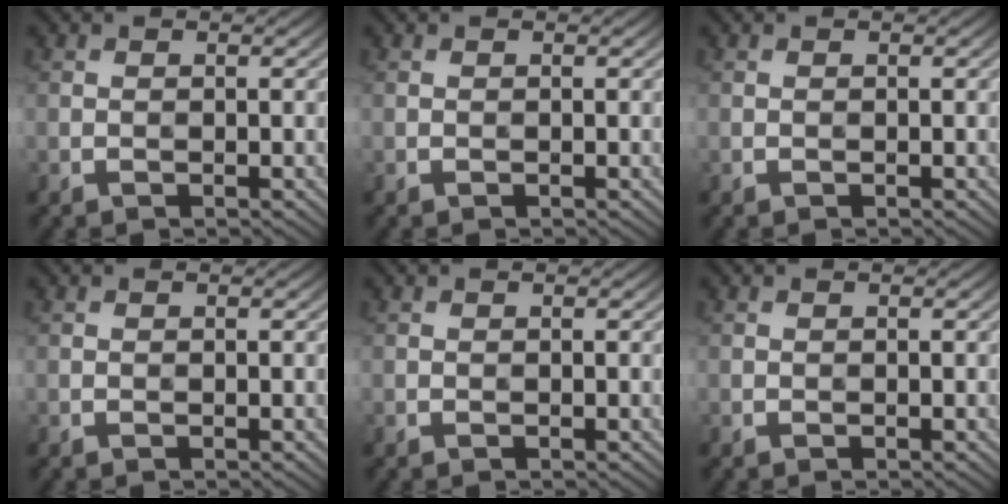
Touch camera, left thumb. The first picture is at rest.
{"total": 0.0}
{"total": 0.0}
{"total": 0.0}
{"total": 0.0}
{"total": 0.0}